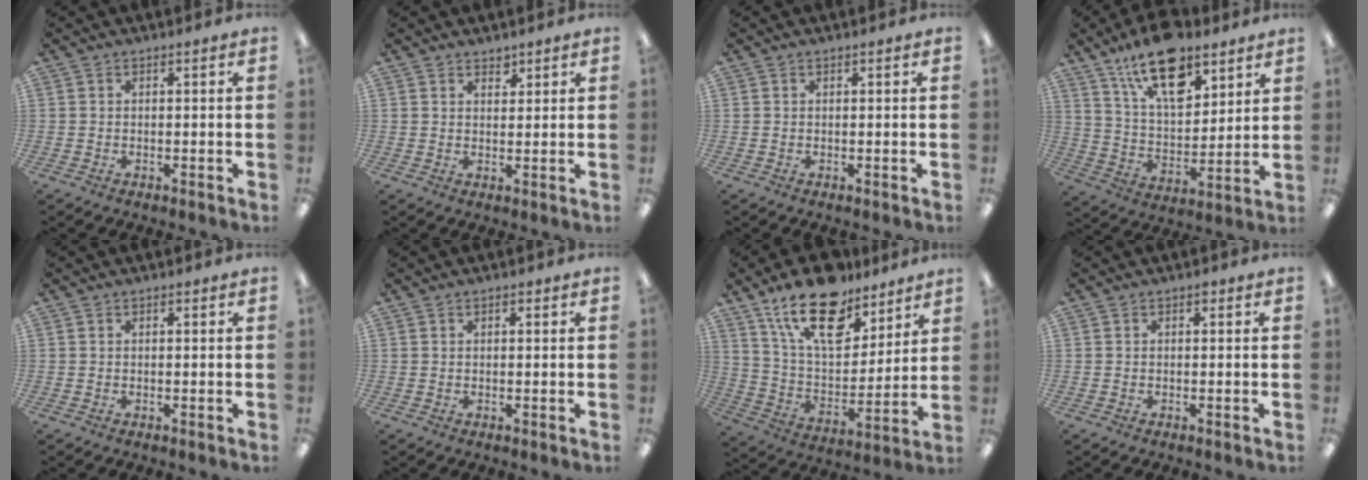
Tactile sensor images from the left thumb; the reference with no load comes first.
{"total": 2.1, "force": [1.9, 0.9, 0.2], "torque": [0.011, -0.012, 0.032]}
{"total": 0.0}
{"total": 18.1, "force": [11.9, 8.5, 10.5], "torque": [-0.166, -0.059, 0.206]}
{"total": 0.0}
{"total": 0.7, "force": [0.4, 0.4, 0.4], "torque": [-0.007, 0.003, 0.008]}
{"total": 20.8, "force": [14.0, 10.1, 11.6], "torque": [-0.197, -0.074, 0.246]}
{"total": 0.6, "force": [0.3, 0.4, 0.3], "torque": [-0.007, 0.004, 0.005]}